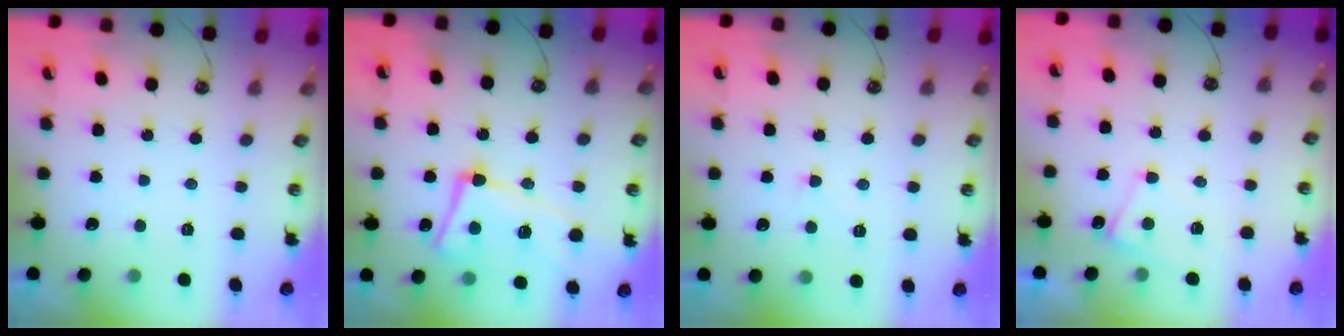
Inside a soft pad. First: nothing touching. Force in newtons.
{"total": 10.2, "press": 10.1, "slide": 1.9}
{"total": 2.0, "press": 2.0, "slide": 0.4}
{"total": 2.6, "press": 2.5, "slide": 0.5}